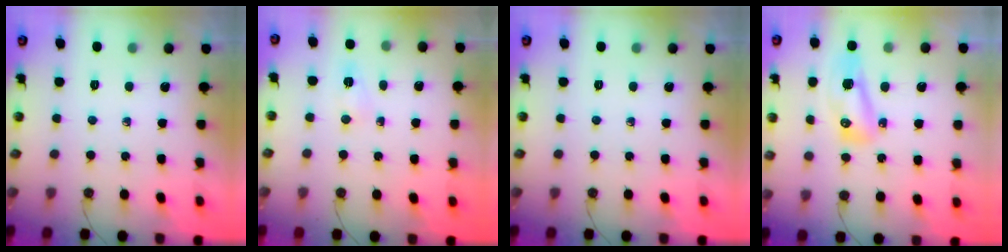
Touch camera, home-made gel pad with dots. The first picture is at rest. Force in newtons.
{"total": 2.7, "press": 2.4, "slide": 1.1}
{"total": 0.0}
{"total": 9.6, "press": 8.9, "slide": 3.6}